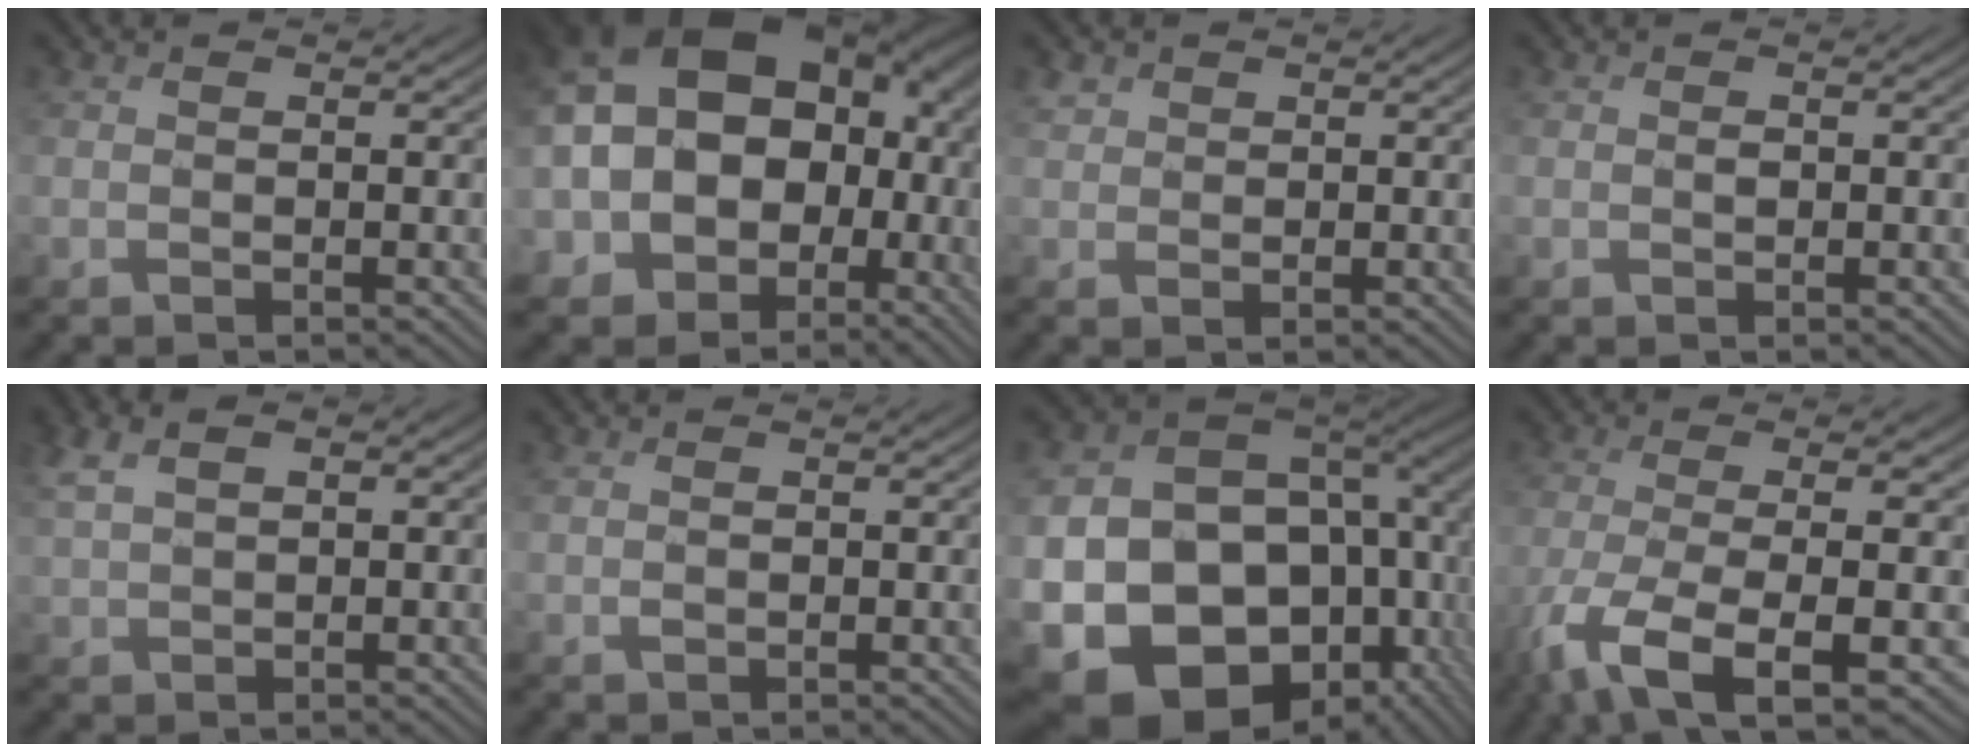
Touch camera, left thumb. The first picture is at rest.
{"total": 21.4, "force": [0.6, 16.5, 13.7], "torque": [-0.288, -0.009, 0.021]}
{"total": 1.8, "force": [0.9, 1.5, 0.5], "torque": [-0.012, -0.001, 0.016]}
{"total": 0.6, "force": [0.0, 0.4, 0.4], "torque": [-0.009, -0.001, 0.000]}
{"total": 4.6, "force": [1.6, 2.7, 3.3], "torque": [-0.080, 0.012, 0.029]}
{"total": 1.2, "force": [0.0, 0.9, 0.8], "torque": [-0.018, 0.001, 0.002]}
{"total": 22.6, "force": [-4.3, 17.6, 13.5], "torque": [-0.280, -0.077, -0.035]}
{"total": 11.0, "force": [-5.1, 3.3, 9.1], "torque": [-0.189, -0.027, -0.096]}